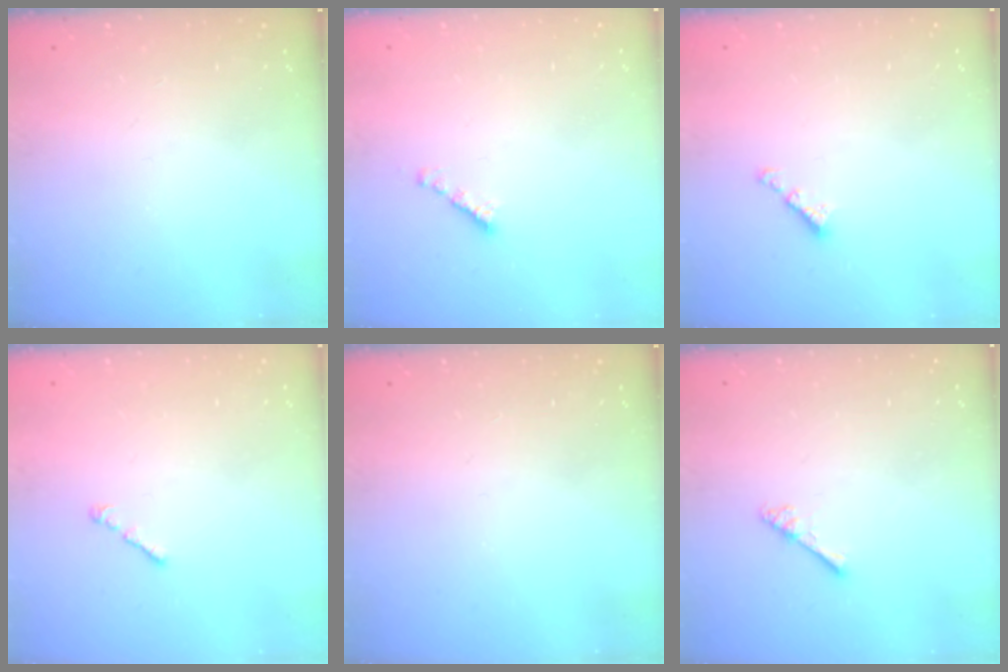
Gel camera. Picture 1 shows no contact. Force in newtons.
{"total": 2.1, "press": 2.1, "slide": 0.3}
{"total": 2.3, "press": 2.3, "slide": 0.4}
{"total": 1.0, "press": 0.9, "slide": 0.5}
{"total": 0.0}
{"total": 2.5, "press": 2.5, "slide": 0.4}